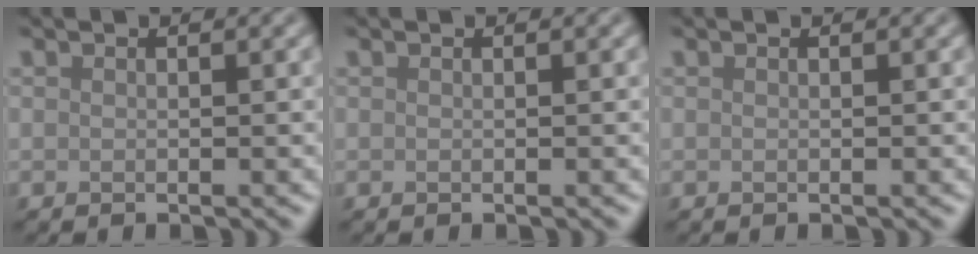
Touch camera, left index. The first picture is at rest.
{"total": 0.0}
{"total": 0.0}